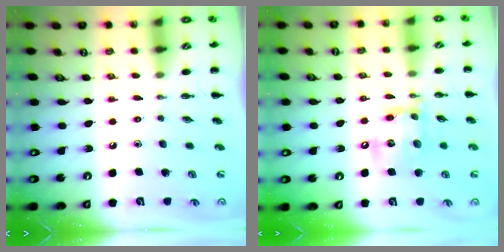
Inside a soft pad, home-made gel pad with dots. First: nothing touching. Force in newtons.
{"total": 13.7, "press": 13.5, "slide": 2.3}